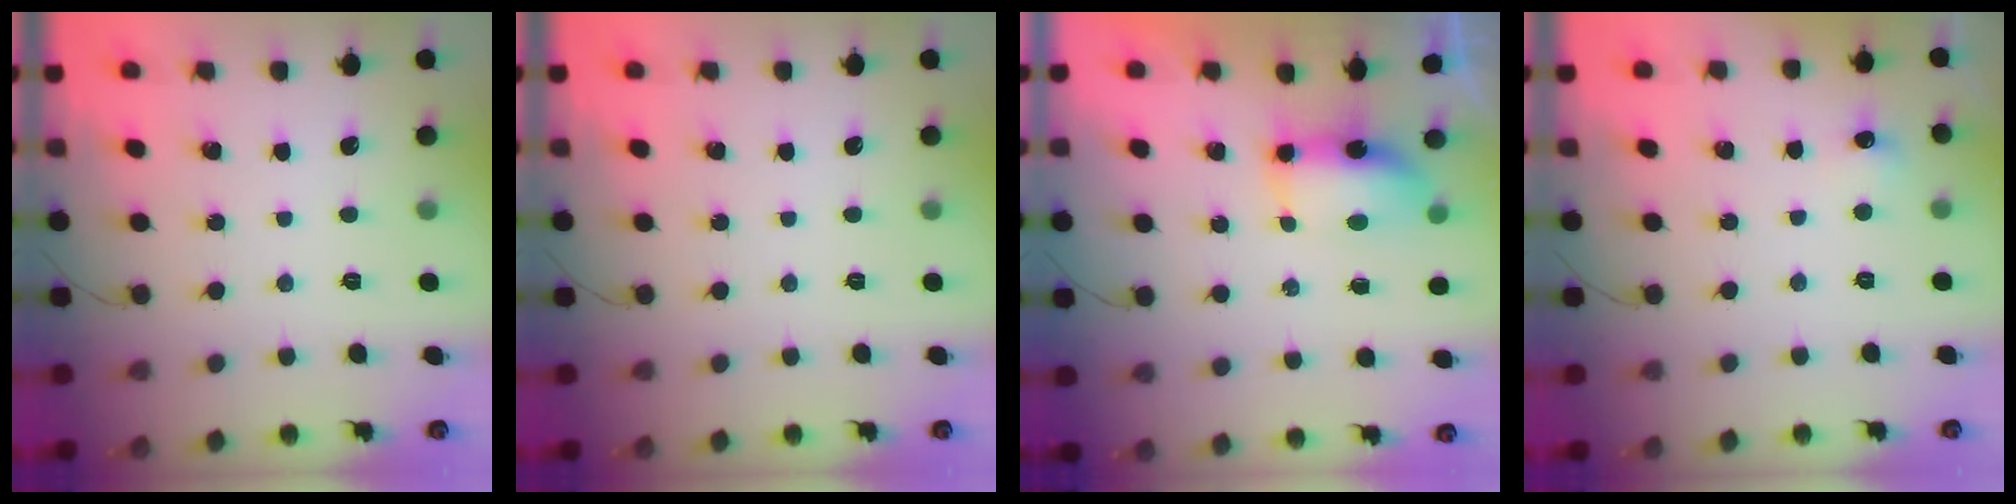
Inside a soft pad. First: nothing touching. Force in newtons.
{"total": 0.0}
{"total": 13.8, "press": 8.9, "slide": 10.6}
{"total": 5.1, "press": 4.9, "slide": 1.3}